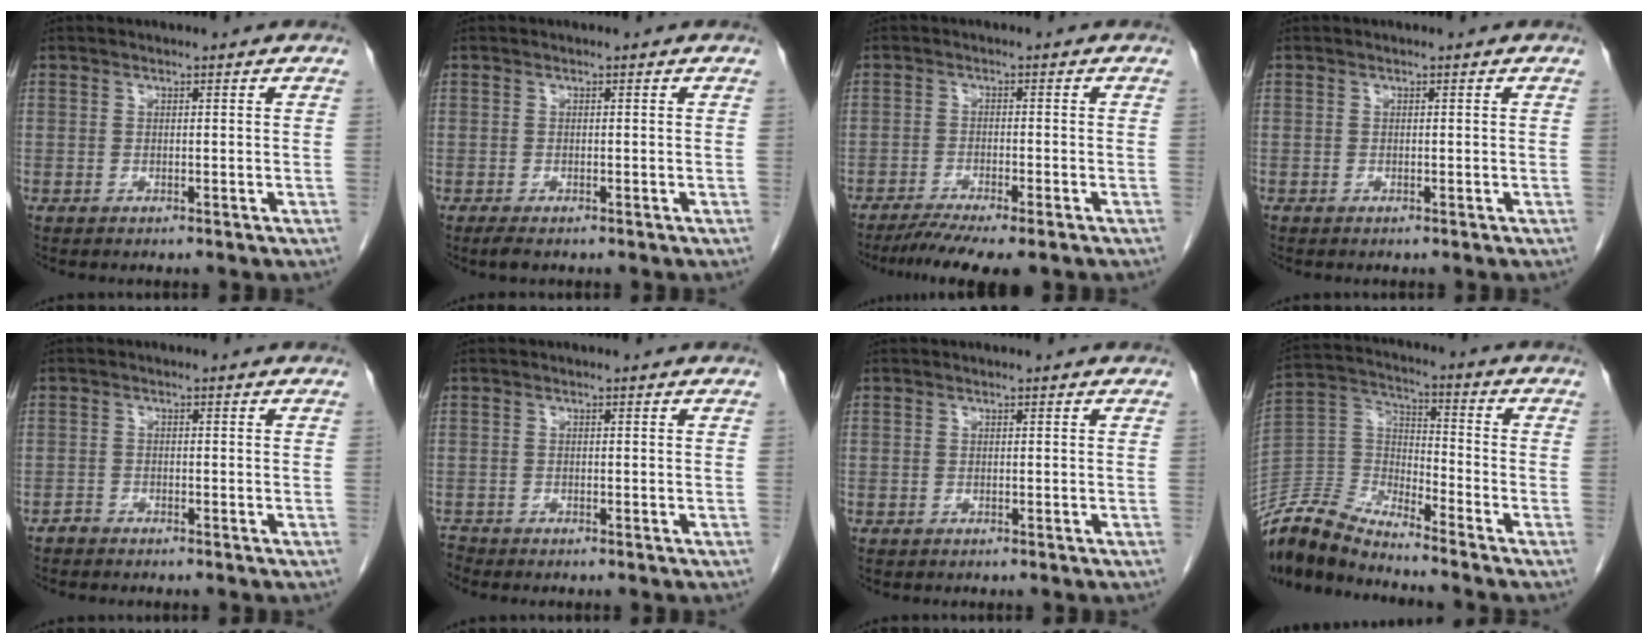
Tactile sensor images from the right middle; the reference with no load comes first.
{"total": 1.3, "force": [-1.0, 0.4, 0.8], "torque": [-0.021, -0.005, -0.015]}
{"total": 7.4, "force": [-5.9, 0.5, 4.6], "torque": [-0.069, -0.013, -0.092]}
{"total": 0.0}
{"total": 0.9, "force": [-0.9, 0.3, 0.0], "torque": [-0.003, 0.000, -0.020]}
{"total": 0.9, "force": [-0.9, 0.0, -0.2], "torque": [0.000, -0.007, -0.019]}
{"total": 0.0}
{"total": 12.1, "force": [-11.8, 0.7, 2.6], "torque": [-0.058, 0.016, -0.237]}